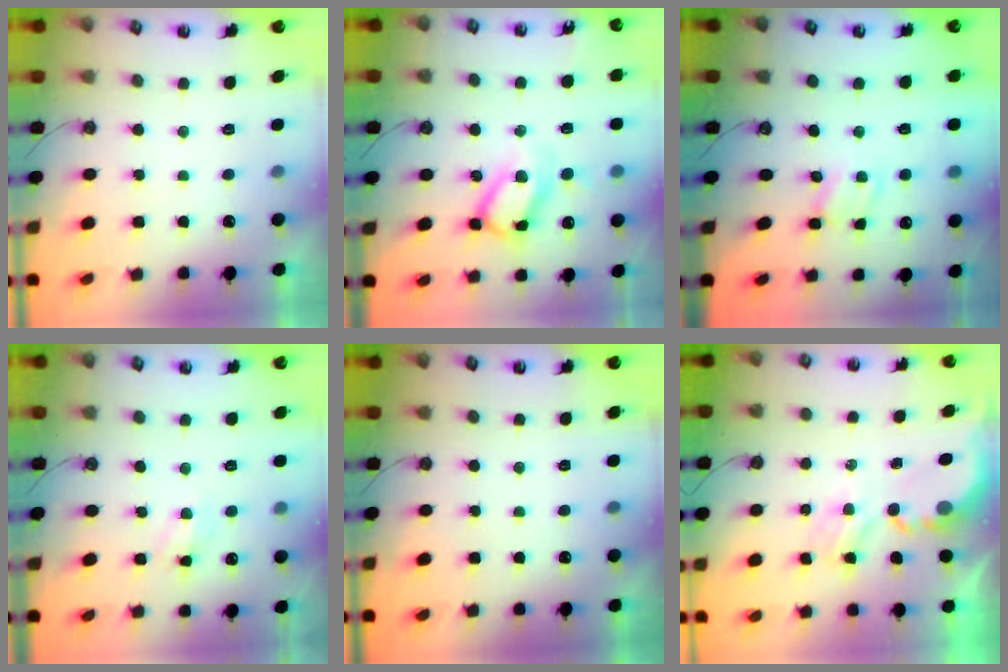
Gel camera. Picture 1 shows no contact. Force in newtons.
{"total": 12.8, "press": 12.8, "slide": 1.5}
{"total": 2.8, "press": 2.8, "slide": 0.1}
{"total": 6.7, "press": 6.7, "slide": 0.6}
{"total": 0.0}
{"total": 4.6, "press": 4.6, "slide": 0.4}